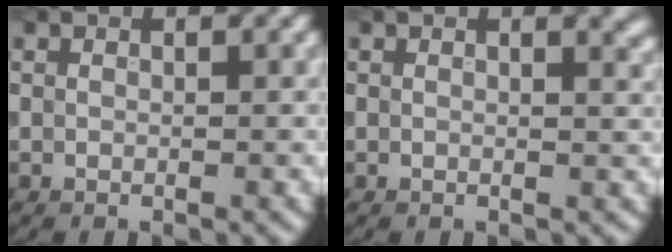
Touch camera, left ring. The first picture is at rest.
{"total": 1.7, "force": [1.1, 0.6, 1.1], "torque": [-0.003, 0.003, 0.012]}